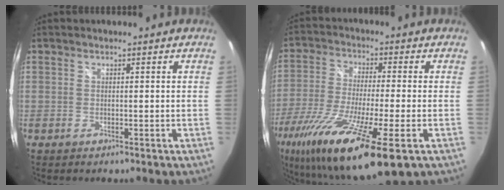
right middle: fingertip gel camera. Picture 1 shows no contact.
{"total": 22.4, "force": [-12.5, 3.9, 18.1], "torque": [-0.362, -0.073, -0.222]}